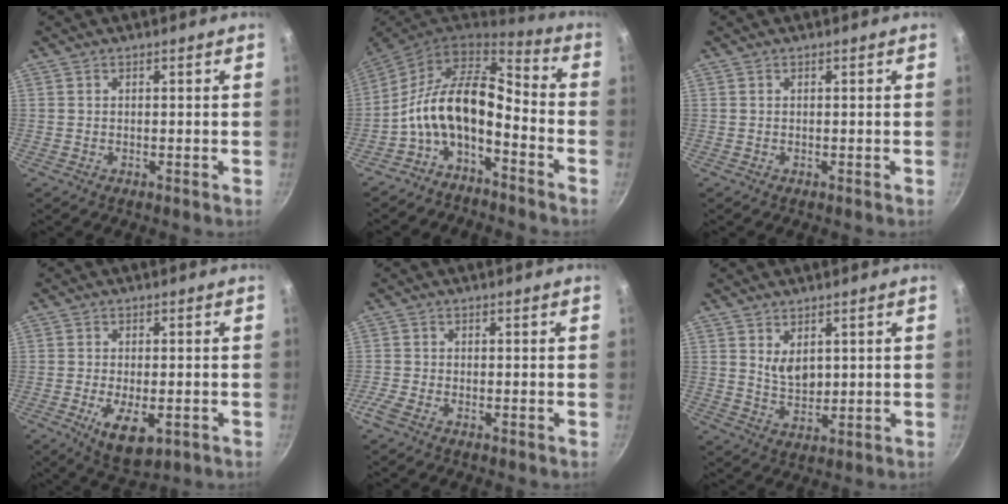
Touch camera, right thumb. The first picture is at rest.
{"total": 12.9, "force": [-5.3, 6.2, 9.9], "torque": [-0.161, 0.099, -0.106]}
{"total": 0.0}
{"total": 8.0, "force": [-2.8, 3.7, 6.6], "torque": [-0.108, -0.008, -0.038]}
{"total": 2.6, "force": [-1.6, 1.0, 1.7], "torque": [-0.051, 0.000, -0.037]}
{"total": 4.6, "force": [1.7, 2.7, 3.3], "torque": [-0.046, -0.020, 0.038]}